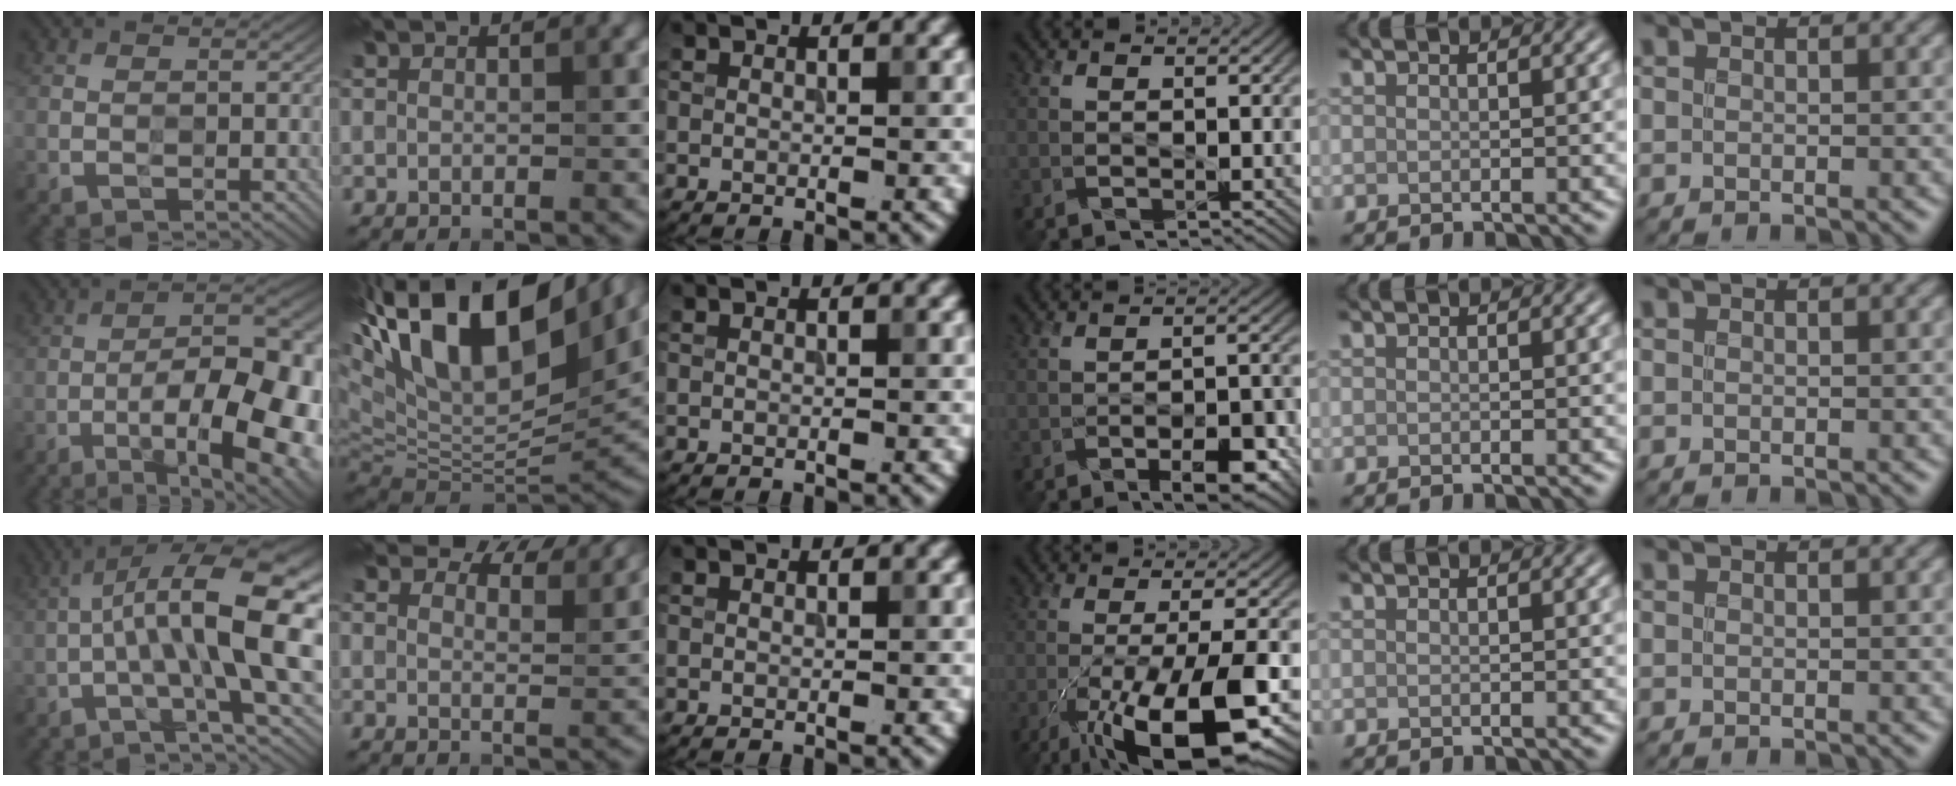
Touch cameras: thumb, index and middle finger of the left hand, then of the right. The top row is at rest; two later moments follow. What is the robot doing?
{"motion": "wipe", "object": "bowl"}